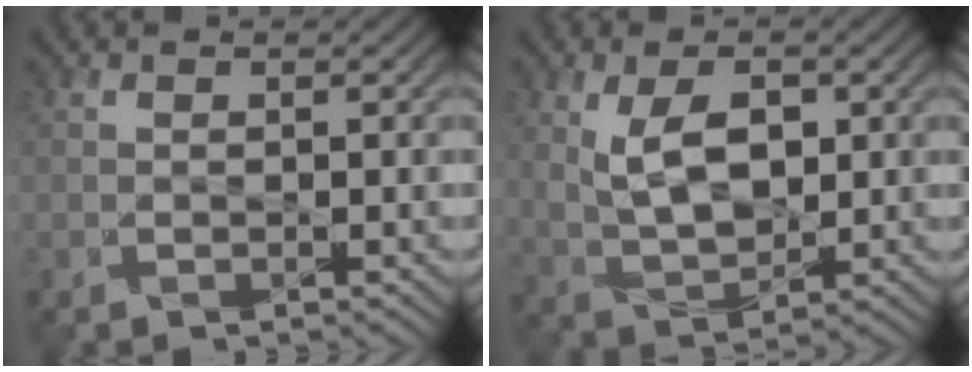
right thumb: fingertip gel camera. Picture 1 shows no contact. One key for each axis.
{"total": 7.0, "fx": 1.5, "fy": 3.9, "fz": 5.6, "tx": -0.119, "ty": -0.001, "tz": 0.033}